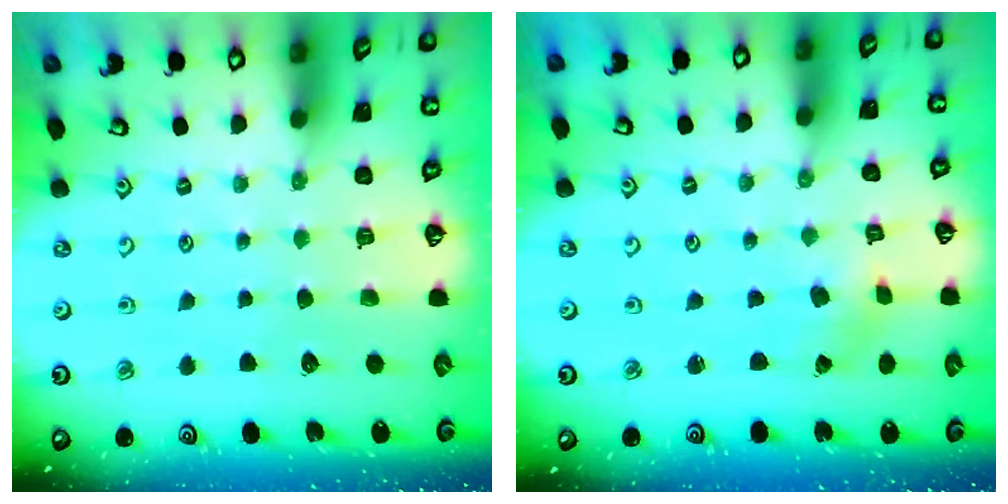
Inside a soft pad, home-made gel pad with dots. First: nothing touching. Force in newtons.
{"total": 1.1, "press": 1.1, "slide": 0.2}